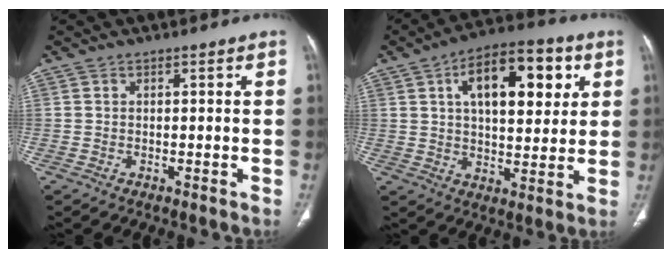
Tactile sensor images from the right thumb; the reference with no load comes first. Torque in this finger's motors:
{"motor_torque": [0.40, 4.61, 1.69, 0.28, 0.15]}